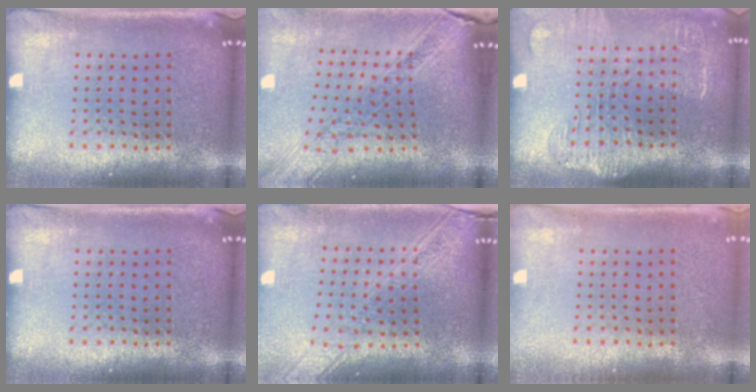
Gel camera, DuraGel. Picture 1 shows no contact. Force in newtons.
{"total": 1.6, "press": 1.5, "slide": 0.6}
{"total": 1.8, "press": 1.5, "slide": 0.9}
{"total": 0.0}
{"total": 2.2, "press": 1.9, "slide": 1.2}
{"total": 0.8, "press": 0.8, "slide": 0.1}